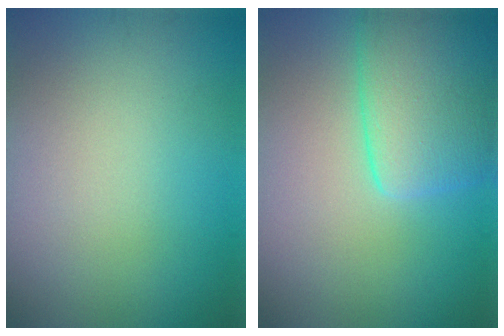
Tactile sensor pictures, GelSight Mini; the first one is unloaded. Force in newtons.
{"total": 5.9, "press": 5.9, "slide": 0.5}